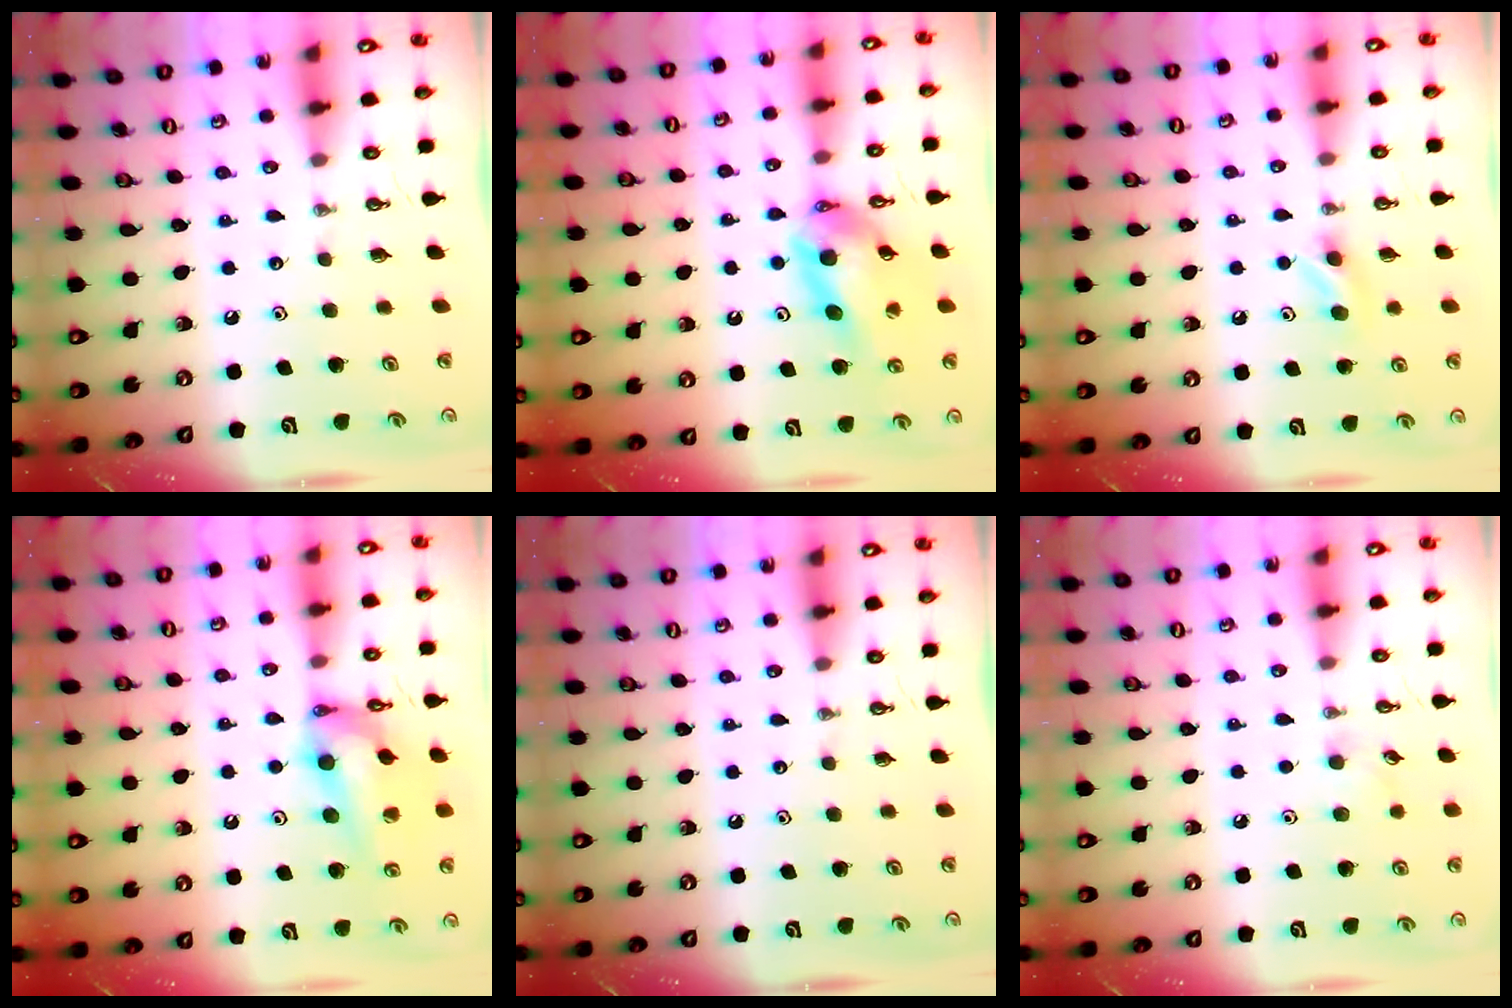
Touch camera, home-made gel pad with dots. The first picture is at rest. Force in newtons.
{"total": 12.1, "press": 12.0, "slide": 1.4}
{"total": 5.0, "press": 4.1, "slide": 2.8}
{"total": 15.0, "press": 14.3, "slide": 4.5}
{"total": 0.0}
{"total": 5.7, "press": 5.6, "slide": 1.5}